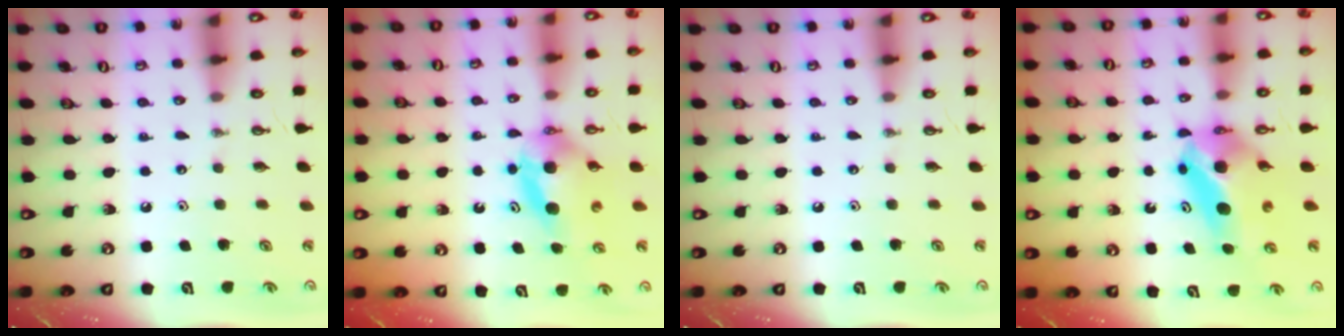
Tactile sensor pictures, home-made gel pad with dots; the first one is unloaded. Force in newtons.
{"total": 5.9, "press": 5.6, "slide": 1.8}
{"total": 0.0}
{"total": 7.4, "press": 7.2, "slide": 1.8}